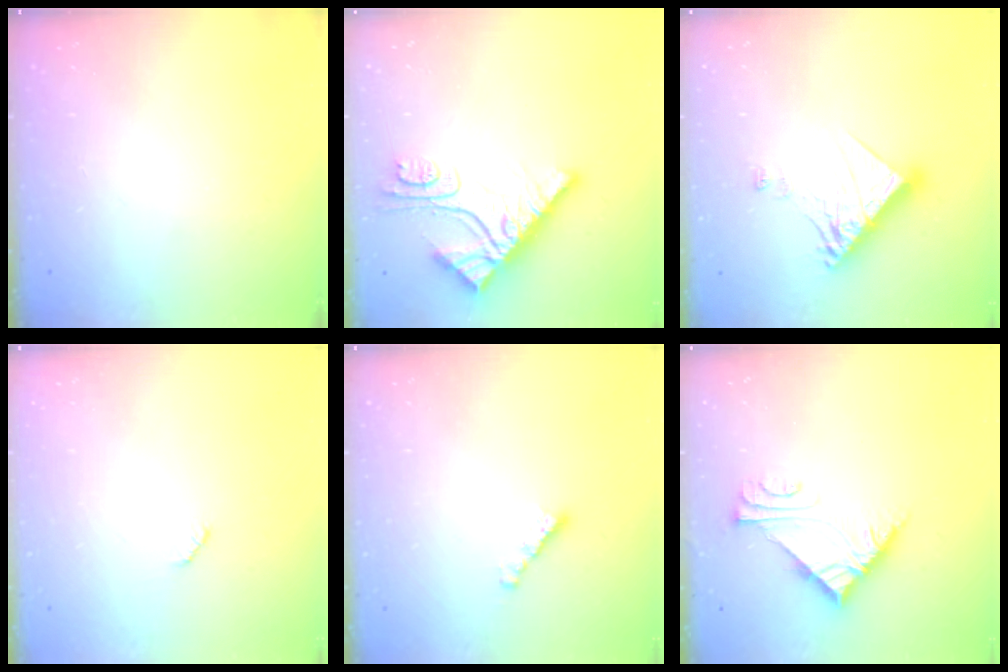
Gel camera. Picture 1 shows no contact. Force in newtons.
{"total": 11.8, "press": 11.7, "slide": 0.9}
{"total": 13.9, "press": 13.9, "slide": 1.1}
{"total": 2.5, "press": 2.5, "slide": 0.4}
{"total": 3.0, "press": 3.0, "slide": 0.1}
{"total": 7.3, "press": 7.3, "slide": 0.5}